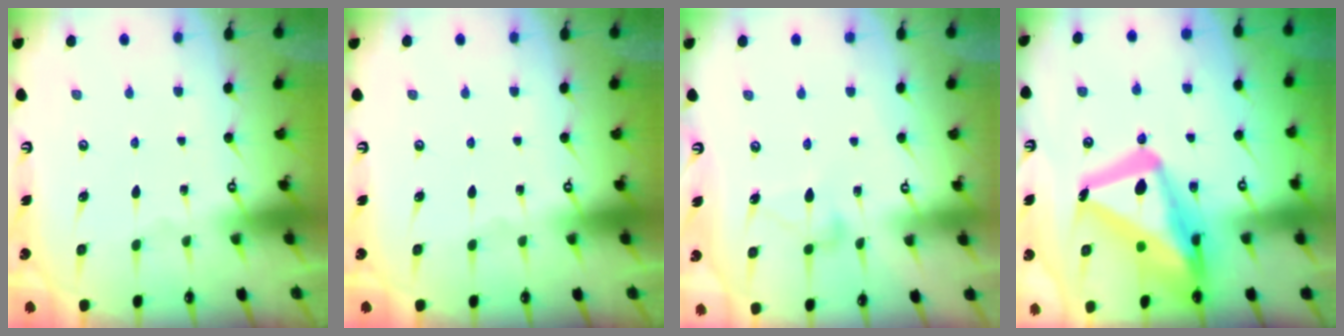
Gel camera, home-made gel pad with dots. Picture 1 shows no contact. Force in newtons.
{"total": 0.0}
{"total": 10.1, "press": 10.1, "slide": 0.5}
{"total": 22.5, "press": 22.4, "slide": 2.1}